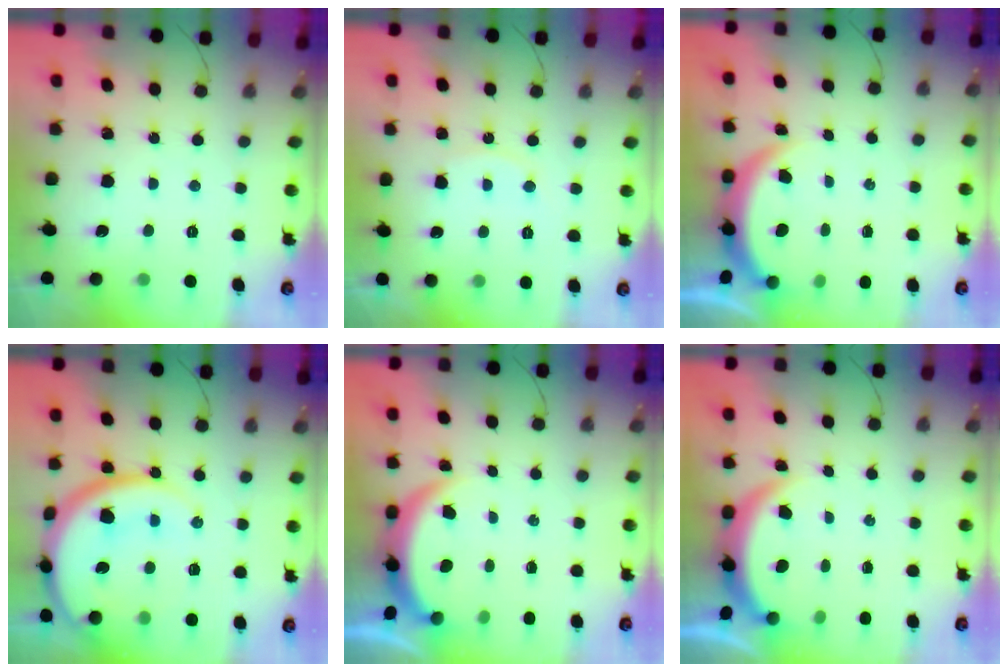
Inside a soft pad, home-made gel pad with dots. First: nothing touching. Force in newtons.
{"total": 4.1, "press": 4.1, "slide": 0.2}
{"total": 3.9, "press": 3.9, "slide": 0.1}
{"total": 19.5, "press": 19.4, "slide": 2.0}
{"total": 4.0, "press": 4.0, "slide": 0.2}
{"total": 3.9, "press": 3.9, "slide": 0.2}